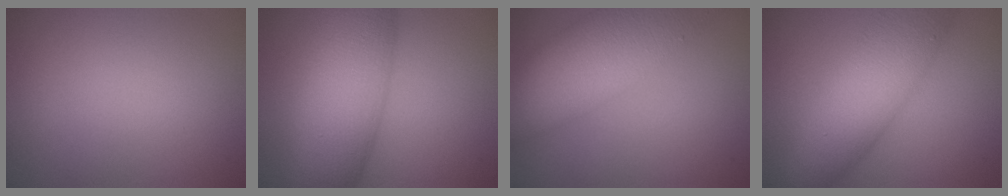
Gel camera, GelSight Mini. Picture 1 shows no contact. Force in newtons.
{"total": 10.9, "press": 10.9, "slide": 0.4}
{"total": 11.9, "press": 11.9, "slide": 0.6}
{"total": 8.4, "press": 8.4, "slide": 0.0}